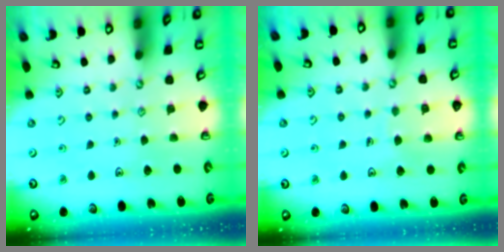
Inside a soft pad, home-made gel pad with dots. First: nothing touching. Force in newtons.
{"total": 4.3, "press": 4.3, "slide": 0.4}